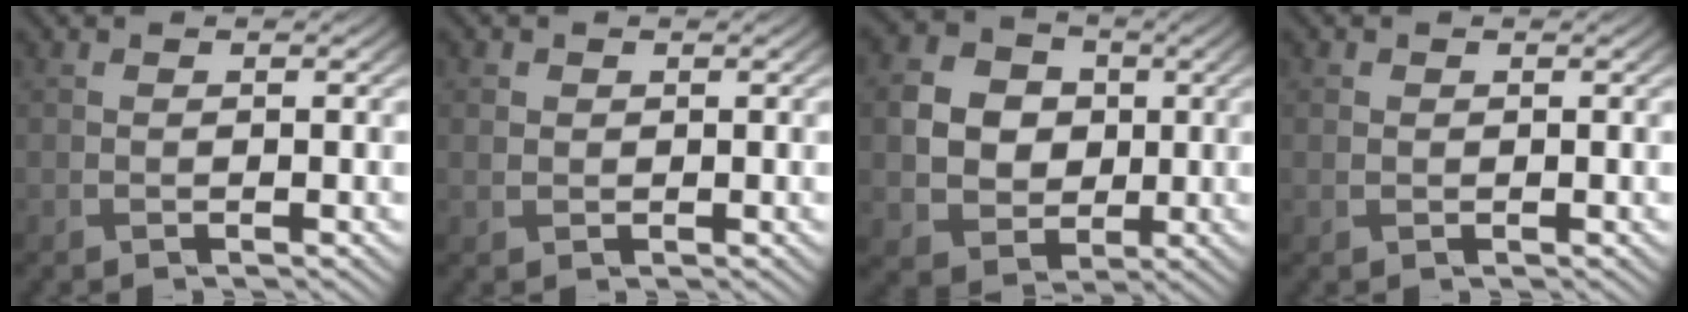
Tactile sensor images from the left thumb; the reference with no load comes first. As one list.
[{"total": 1.2, "force": [0.3, 1.1, 0.3], "torque": [-0.011, -0.005, 0.007]}, {"total": 7.7, "force": [0.1, 6.7, 3.8], "torque": [-0.105, -0.004, -0.004]}, {"total": 0.7, "force": [0.2, 0.7, 0.2], "torque": [-0.006, -0.005, 0.004]}]